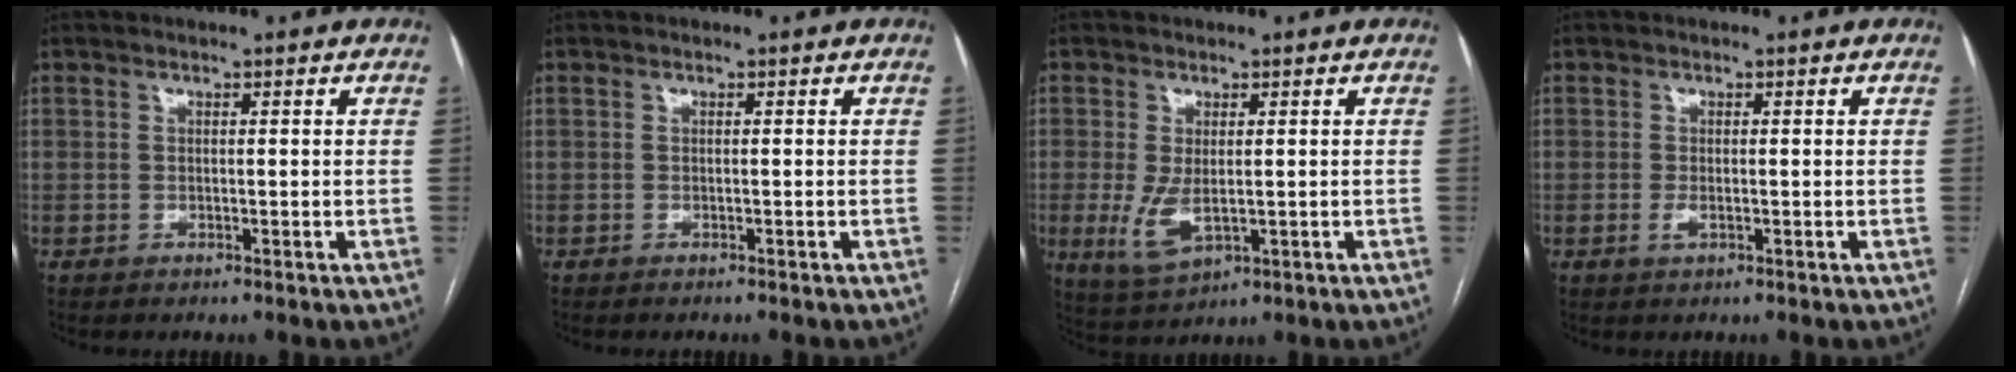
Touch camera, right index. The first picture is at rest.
{"total": 1.0, "force": [-0.9, 0.1, 0.5], "torque": [-0.007, -0.002, -0.012]}
{"total": 5.5, "force": [-0.6, 2.4, 4.9], "torque": [-0.109, -0.018, 0.003]}
{"total": 1.1, "force": [-0.3, 0.4, 1.0], "torque": [-0.023, -0.004, -0.002]}